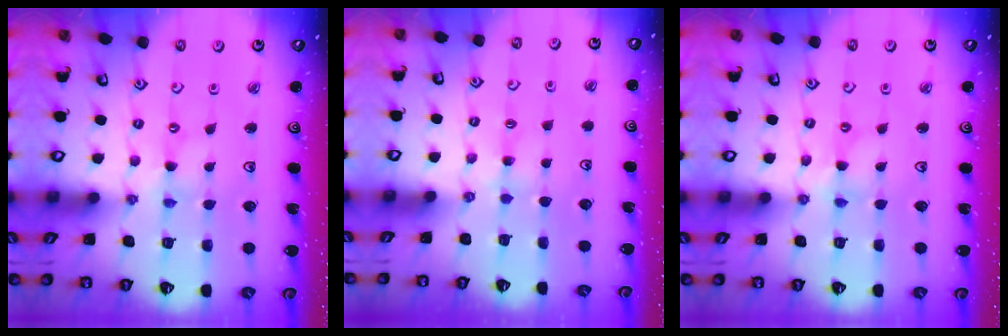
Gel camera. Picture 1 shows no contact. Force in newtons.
{"total": 1.9, "press": 1.8, "slide": 0.3}
{"total": 1.9, "press": 1.9, "slide": 0.3}